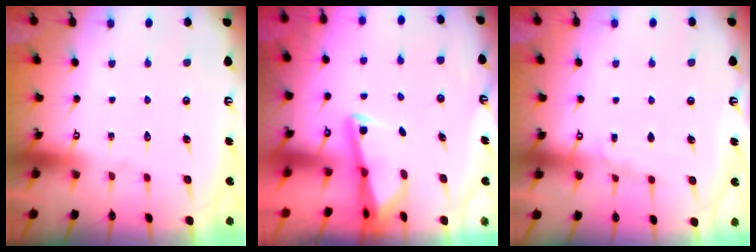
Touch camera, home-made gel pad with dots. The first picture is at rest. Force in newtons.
{"total": 2.3, "press": 2.2, "slide": 0.3}
{"total": 4.2, "press": 4.2, "slide": 0.6}